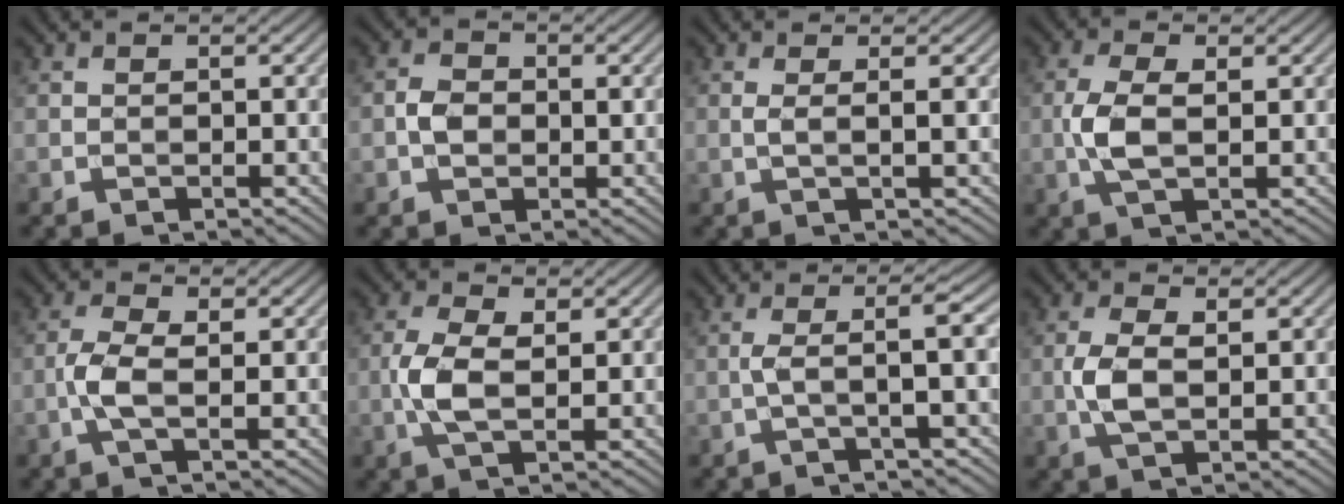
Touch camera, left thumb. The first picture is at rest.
{"total": 2.9, "force": [-0.3, 2.2, 1.9], "torque": [-0.042, 0.000, -0.012]}
{"total": 2.1, "force": [0.3, 0.4, 2.0], "torque": [-0.039, 0.007, -0.003]}
{"total": 4.7, "force": [-0.1, 2.1, 4.2], "torque": [-0.105, 0.001, -0.003]}
{"total": 3.5, "force": [-0.5, 1.1, 3.3], "torque": [-0.080, 0.003, -0.018]}
{"total": 5.2, "force": [0.0, 2.4, 4.6], "torque": [-0.115, 0.001, -0.003]}
{"total": 4.1, "force": [-0.4, 0.4, 4.1], "torque": [-0.069, 0.013, -0.024]}
{"total": 4.4, "force": [0.1, 2.1, 3.8], "torque": [-0.096, 0.000, 0.002]}